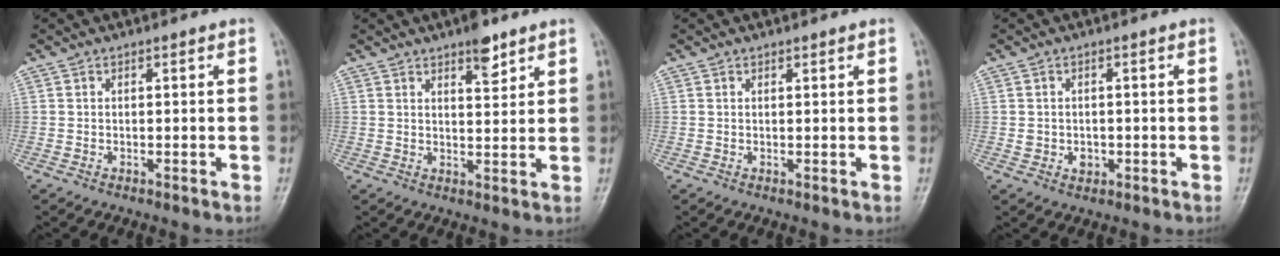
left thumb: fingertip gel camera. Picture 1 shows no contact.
{"total": 4.9, "force": [3.3, 1.7, 3.1], "torque": [-0.033, -0.021, 0.050]}
{"total": 0.7, "force": [0.6, 0.2, 0.4], "torque": [-0.007, -0.002, 0.009]}
{"total": 2.6, "force": [-0.4, 2.3, 1.2], "torque": [-0.008, 0.003, -0.001]}